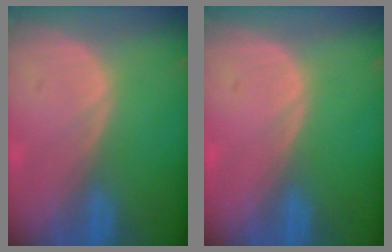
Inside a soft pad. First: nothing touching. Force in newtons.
{"total": 0.0}